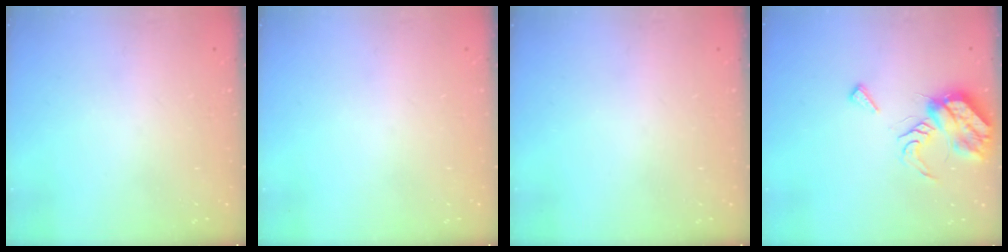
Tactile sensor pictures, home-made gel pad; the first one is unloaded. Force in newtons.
{"total": 0.0}
{"total": 0.0}
{"total": 9.2, "press": 9.2, "slide": 0.3}